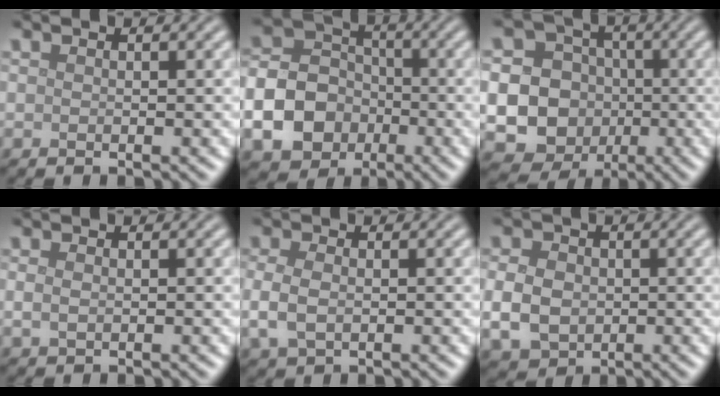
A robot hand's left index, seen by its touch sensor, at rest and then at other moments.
{"total": 7.7, "force": [-2.6, 6.2, 3.8], "torque": [-0.073, -0.005, -0.061]}
{"total": 20.1, "force": [-3.2, 19.3, 4.7], "torque": [-0.133, -0.026, -0.085]}
{"total": 1.0, "force": [0.1, 0.7, 0.7], "torque": [-0.018, -0.002, 0.004]}
{"total": 3.0, "force": [-0.3, 2.1, 2.2], "torque": [-0.056, -0.005, -0.006]}
{"total": 4.2, "force": [-0.4, 3.3, 2.6], "torque": [-0.053, -0.001, -0.009]}